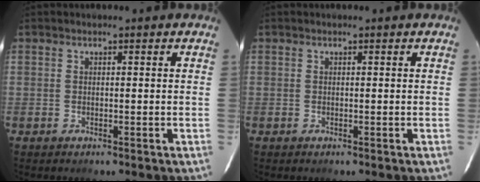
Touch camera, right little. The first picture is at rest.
{"total": 0.0}